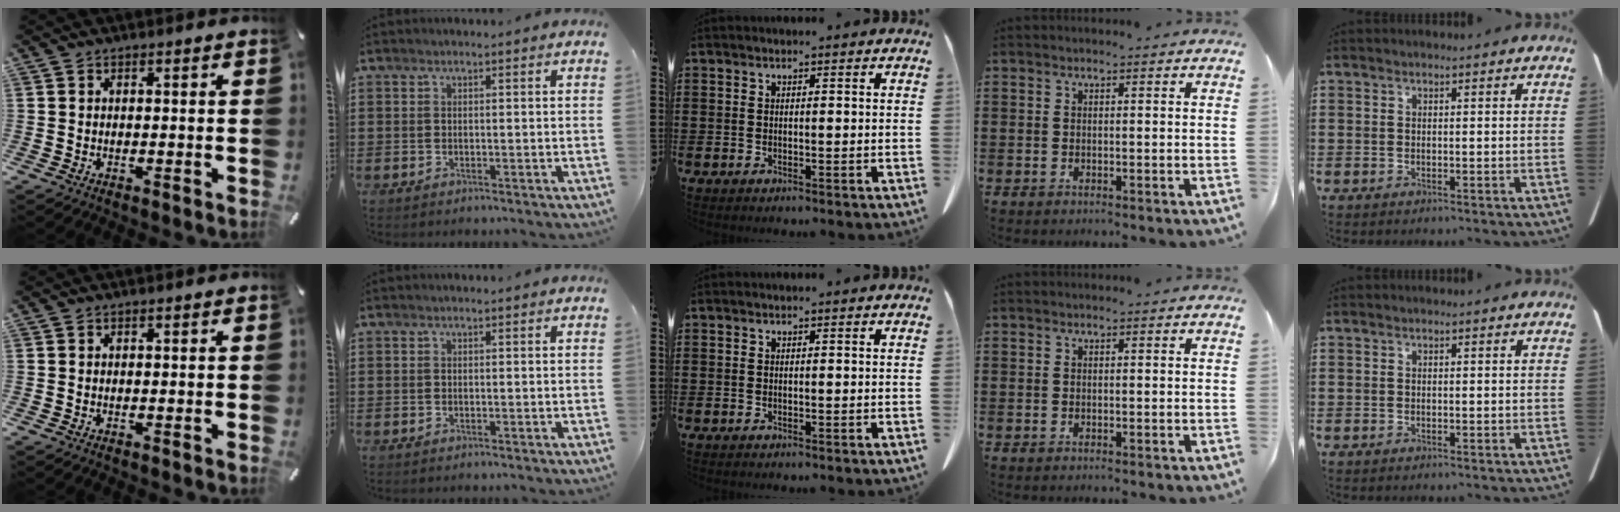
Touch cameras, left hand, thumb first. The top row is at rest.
{}